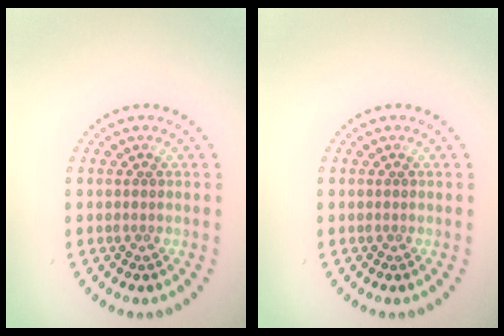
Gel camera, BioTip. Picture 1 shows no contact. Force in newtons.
{"total": 0.0}